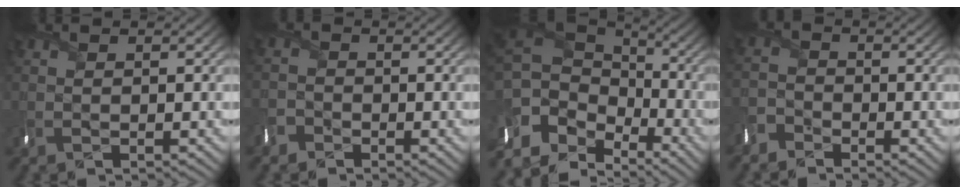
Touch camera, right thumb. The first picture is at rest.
{"total": 2.0, "force": [-1.5, 0.8, -1.1], "torque": [0.027, -0.007, -0.039]}
{"total": 12.5, "force": [-4.2, 8.9, 7.6], "torque": [-0.204, -0.027, -0.041]}
{"total": 2.8, "force": [-2.5, 0.9, -0.9], "torque": [0.022, -0.008, -0.063]}